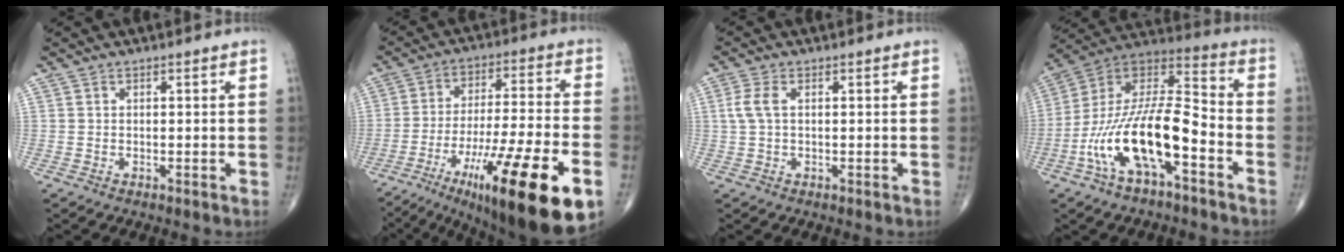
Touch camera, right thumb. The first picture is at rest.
{"total": 24.7, "force": [-11.7, 4.9, 21.2], "torque": [-0.312, 0.026, -0.180]}
{"total": 3.3, "force": [0.6, 1.6, 2.8], "torque": [-0.079, 0.011, 0.011]}
{"total": 19.6, "force": [-7.7, 7.4, 16.5], "torque": [-0.310, 0.069, -0.141]}